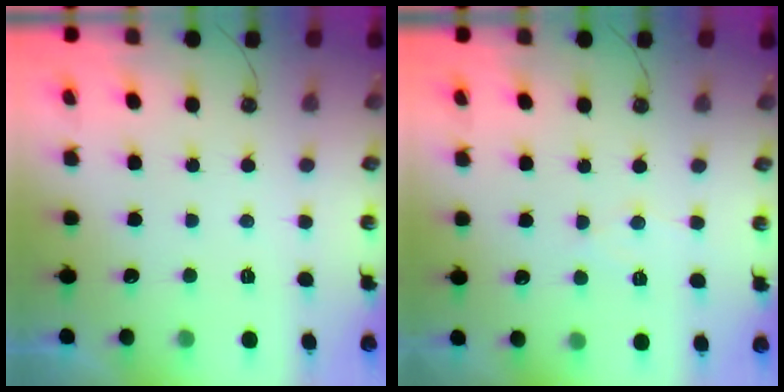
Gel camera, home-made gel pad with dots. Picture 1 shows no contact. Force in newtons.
{"total": 6.0, "press": 6.0, "slide": 0.7}